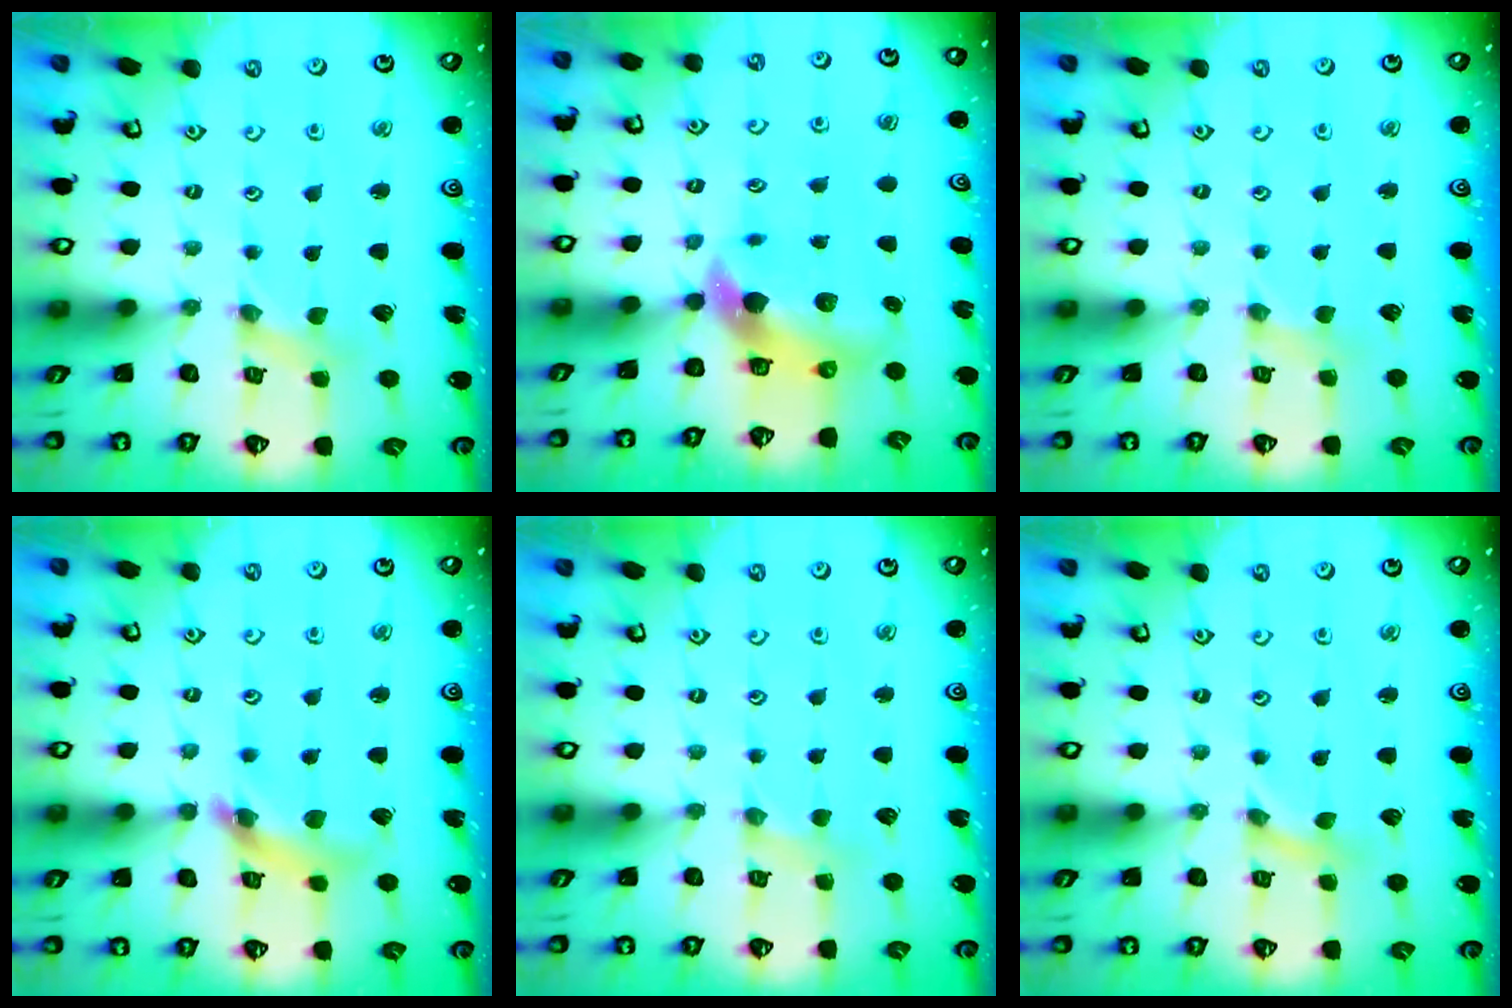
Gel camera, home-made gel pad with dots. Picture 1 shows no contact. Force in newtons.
{"total": 7.6, "press": 7.5, "slide": 1.1}
{"total": 2.4, "press": 2.3, "slide": 0.5}
{"total": 11.3, "press": 11.2, "slide": 1.6}
{"total": 2.5, "press": 2.5, "slide": 0.3}
{"total": 0.0}